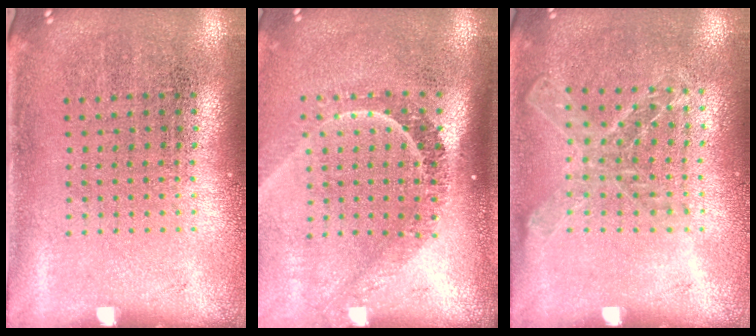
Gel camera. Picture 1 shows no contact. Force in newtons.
{"total": 2.2, "press": 1.6, "slide": 1.5}
{"total": 1.1, "press": 1.1, "slide": 0.0}